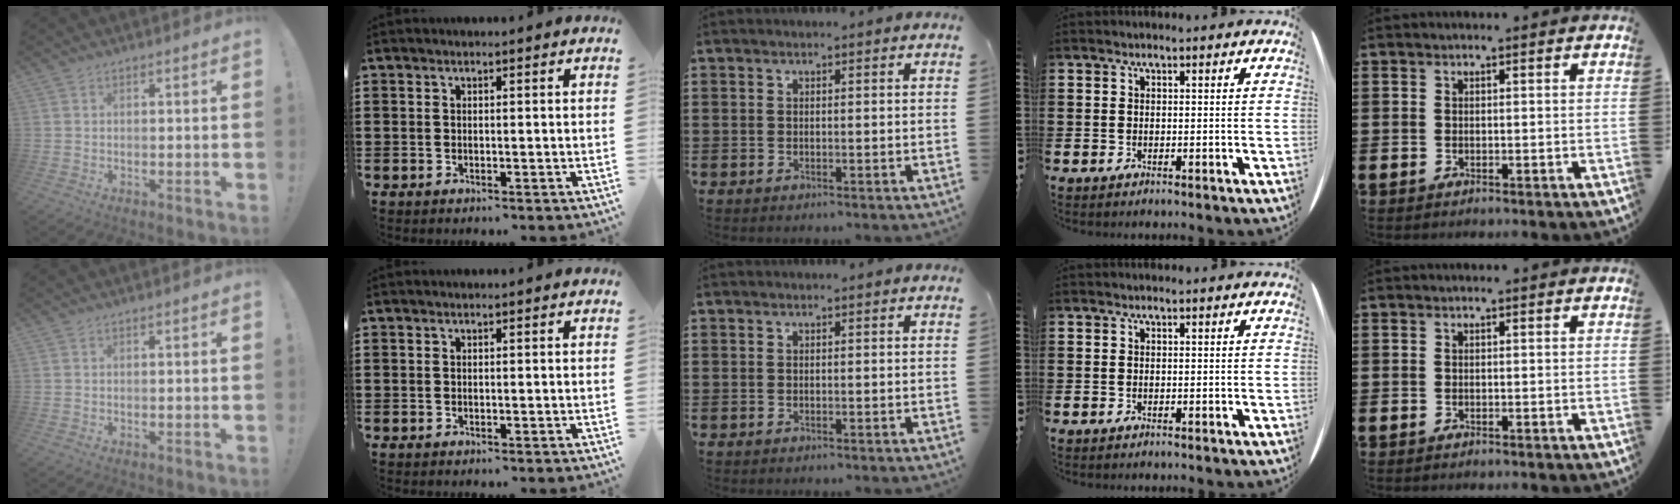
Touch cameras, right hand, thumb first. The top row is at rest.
{}